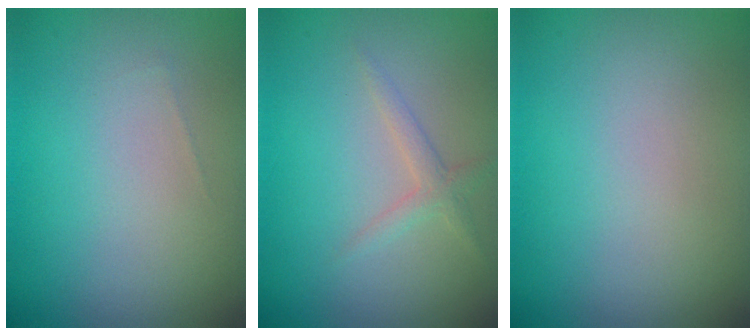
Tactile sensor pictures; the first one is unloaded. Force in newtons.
{"total": 1.5, "press": 1.5, "slide": 0.1}
{"total": 0.0}